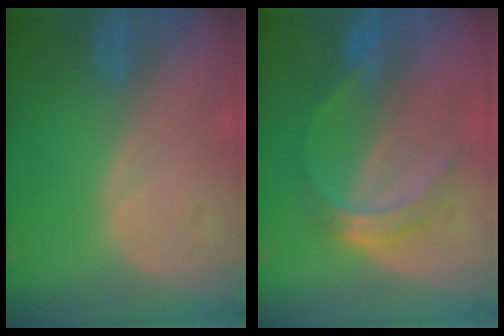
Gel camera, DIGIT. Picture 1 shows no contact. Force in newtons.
{"total": 5.0, "press": 4.8, "slide": 1.5}